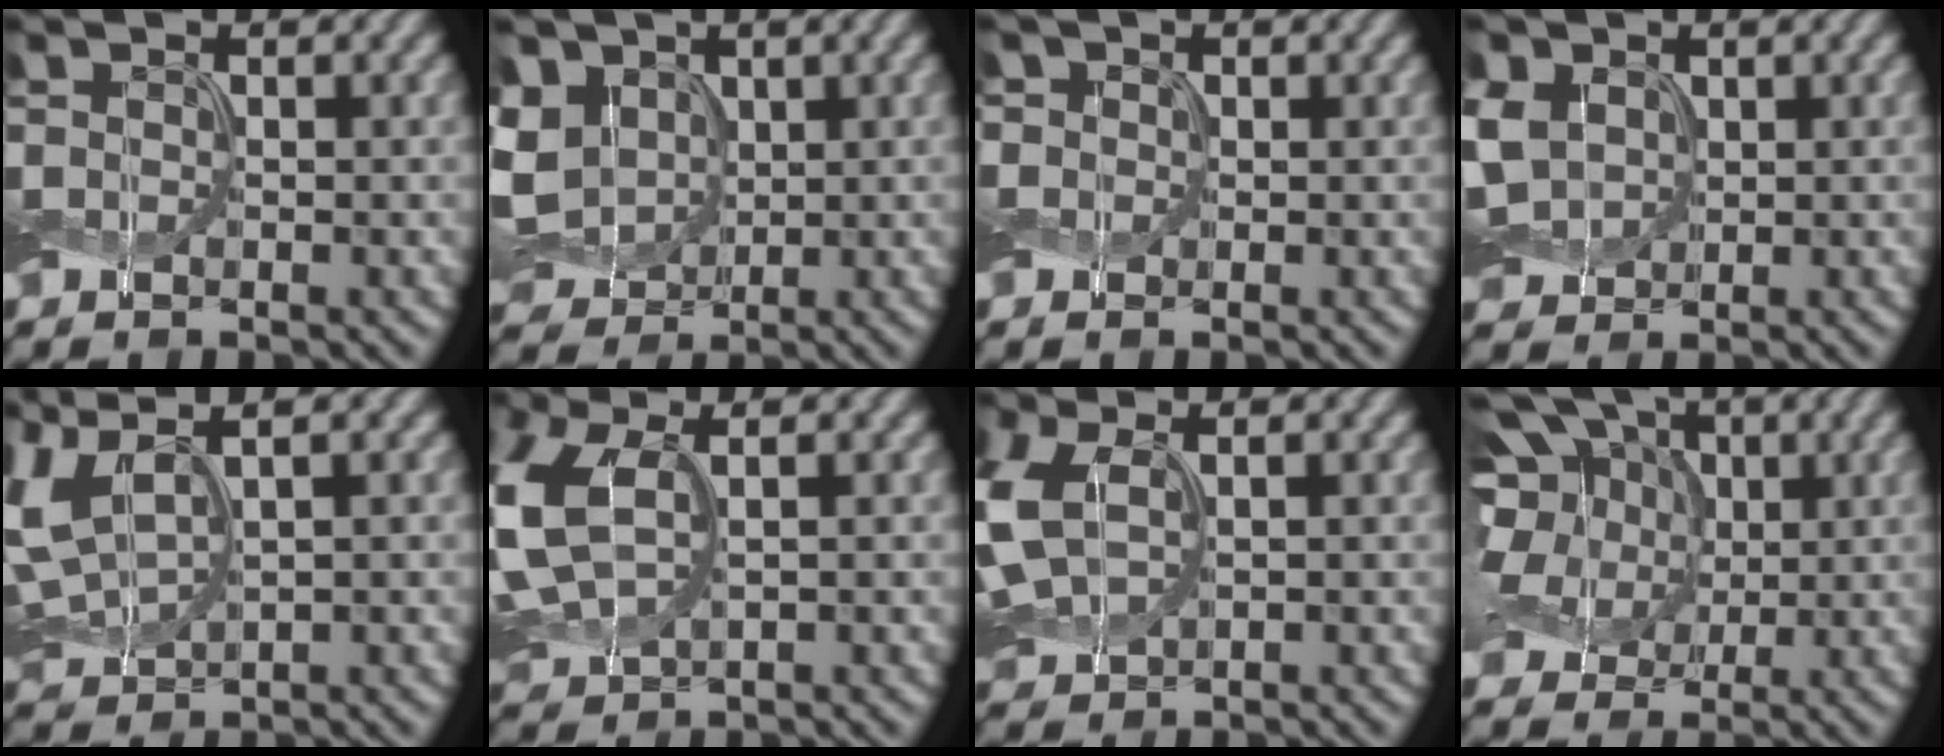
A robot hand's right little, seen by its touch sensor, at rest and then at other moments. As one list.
[{"total": 7.2, "force": [1.2, 5.6, 4.3], "torque": [-0.109, 0.011, 0.025]}, {"total": 1.2, "force": [0.3, 1.1, 0.2], "torque": [-0.005, -0.003, 0.007]}, {"total": 5.6, "force": [1.1, 4.3, 3.4], "torque": [-0.103, 0.010, 0.020]}, {"total": 6.5, "force": [2.2, 3.1, 5.3], "torque": [-0.142, 0.022, 0.043]}, {"total": 8.6, "force": [0.9, 5.0, 7.0], "torque": [-0.186, 0.005, 0.023]}, {"total": 6.5, "force": [0.8, 4.0, 5.0], "torque": [-0.148, 0.012, 0.014]}, {"total": 11.6, "force": [2.8, 9.0, 6.8], "torque": [-0.137, 0.032, 0.026]}]